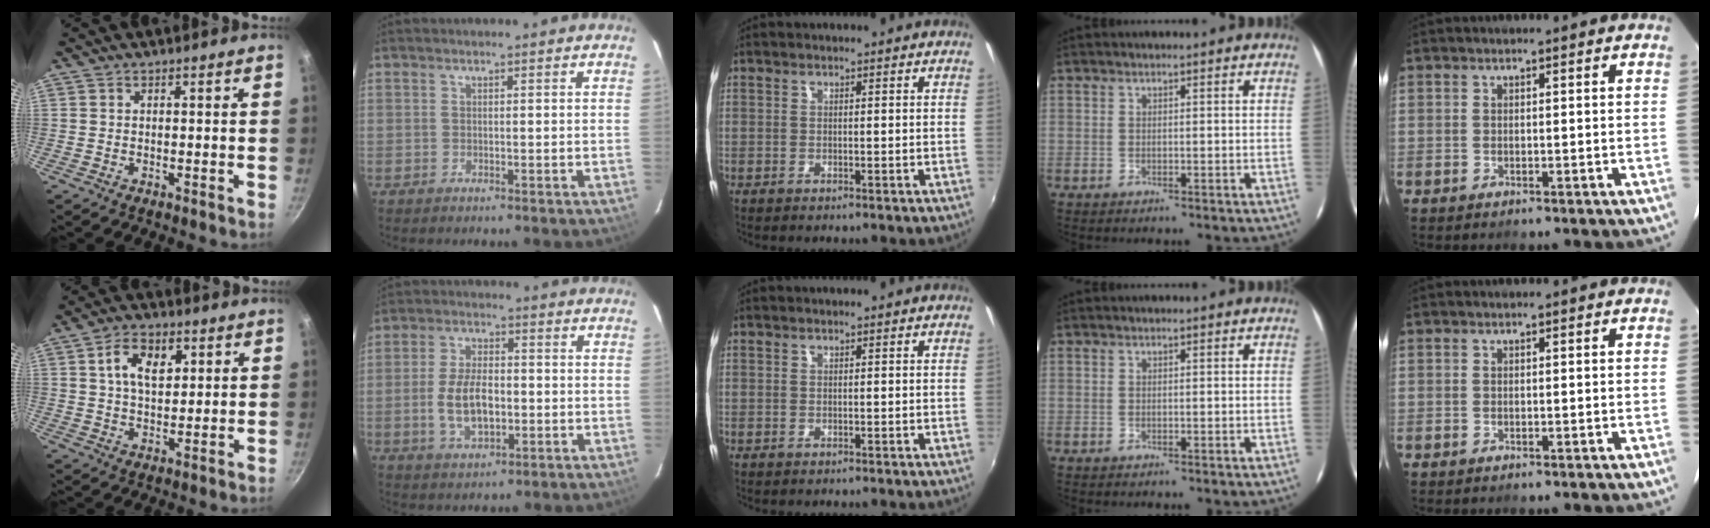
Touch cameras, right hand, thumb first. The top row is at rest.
{"thumb": {"total": 8.2, "force": [2.7, 5.0, 5.9], "torque": [-0.083, -0.003, 0.043]}, "index": {"total": 9.1, "force": [-1.8, 4.7, 7.7], "torque": [-0.156, 0.000, -0.027]}}